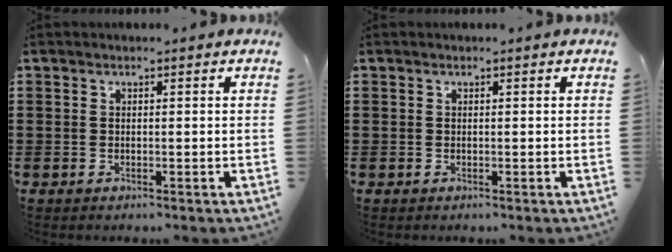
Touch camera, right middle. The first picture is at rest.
{"total": 0.0}